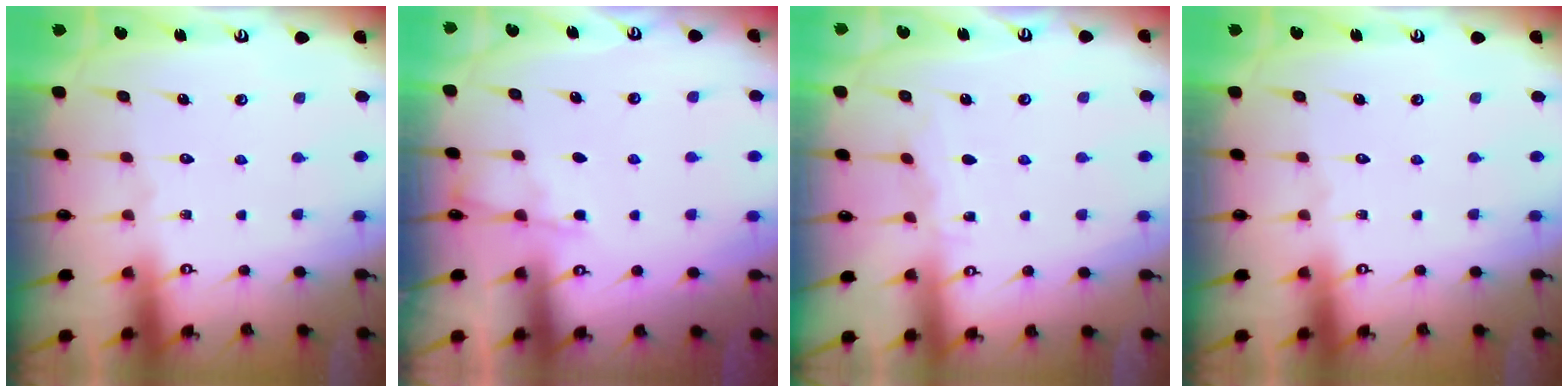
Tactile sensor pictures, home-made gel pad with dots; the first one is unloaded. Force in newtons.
{"total": 2.6, "press": 2.5, "slide": 0.4}
{"total": 3.1, "press": 3.1, "slide": 0.1}
{"total": 0.0}